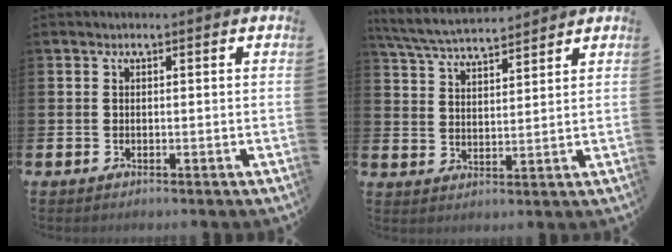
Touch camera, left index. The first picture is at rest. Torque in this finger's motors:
{"motor_torque": [0.23, -0.34, 0.43, 0.14]}